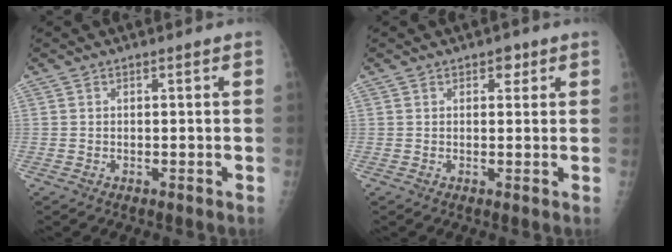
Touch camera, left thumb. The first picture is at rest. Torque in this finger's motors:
{"motor_torque": [0.76, 0.09, 0.33, 0.03, 0.07]}